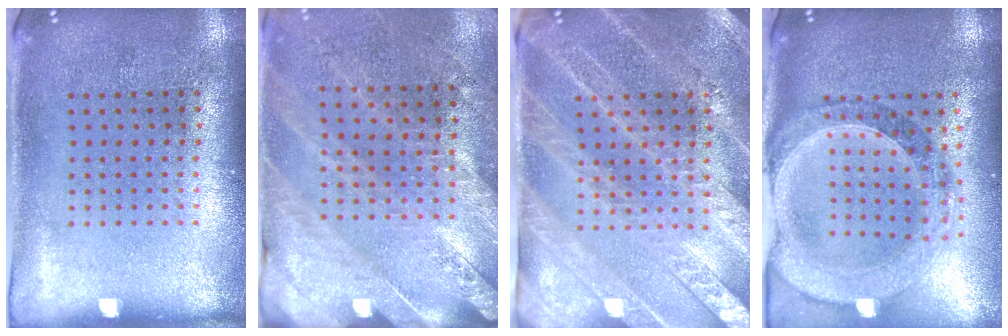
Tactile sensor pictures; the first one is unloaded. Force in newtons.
{"total": 2.5, "press": 2.3, "slide": 0.8}
{"total": 3.5, "press": 3.2, "slide": 1.4}
{"total": 1.6, "press": 1.5, "slide": 0.5}